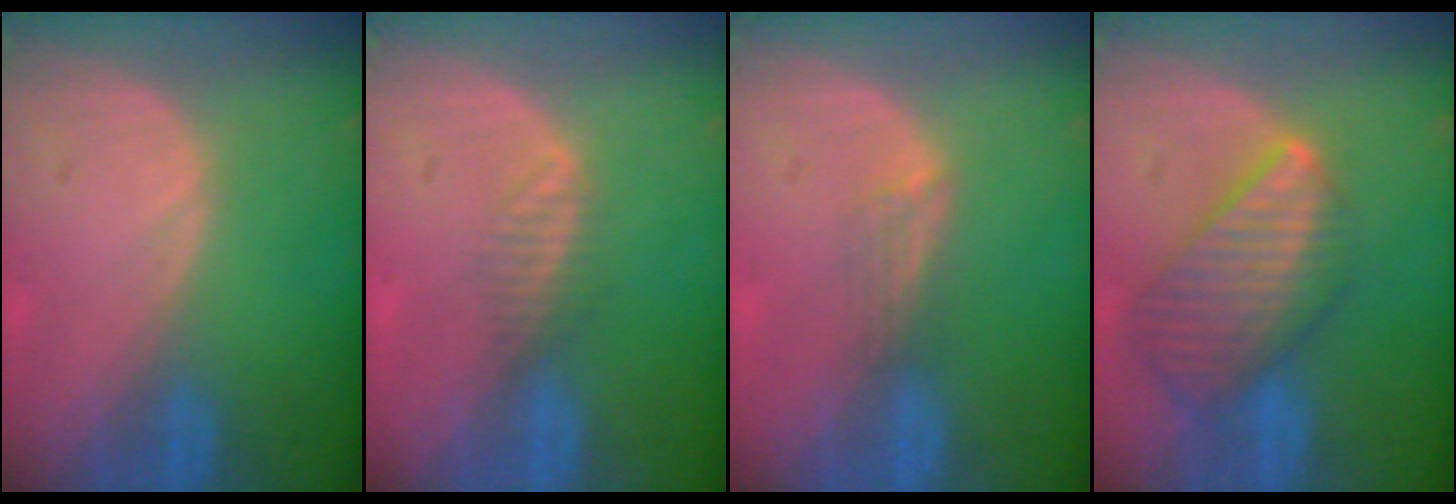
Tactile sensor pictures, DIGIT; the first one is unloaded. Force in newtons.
{"total": 2.0, "press": 1.8, "slide": 0.8}
{"total": 2.0, "press": 1.6, "slide": 1.3}
{"total": 9.5, "press": 8.3, "slide": 4.6}